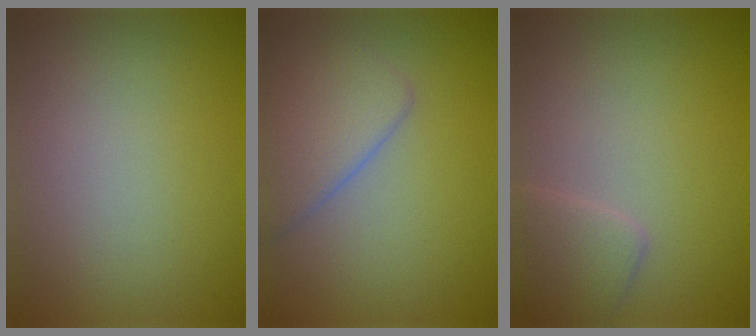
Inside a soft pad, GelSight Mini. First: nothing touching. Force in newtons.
{"total": 3.8, "press": 3.8, "slide": 0.2}
{"total": 2.2, "press": 2.2, "slide": 0.1}